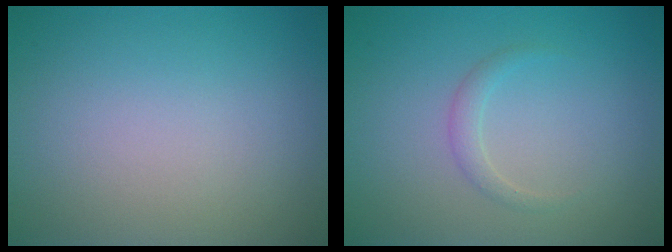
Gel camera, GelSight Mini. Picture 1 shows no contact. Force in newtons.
{"total": 1.1, "press": 1.1, "slide": 0.1}